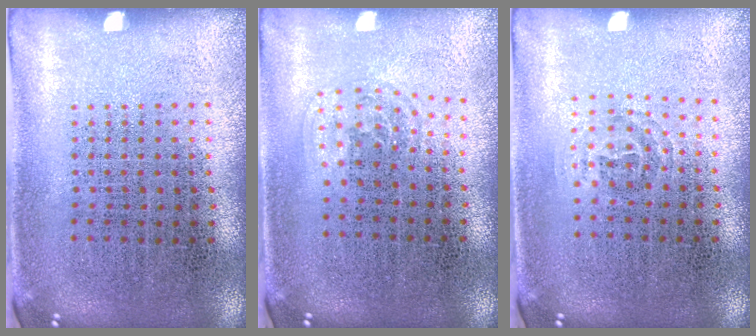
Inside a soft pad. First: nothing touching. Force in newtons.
{"total": 0.9, "press": 0.7, "slide": 0.6}
{"total": 0.9, "press": 0.6, "slide": 0.7}